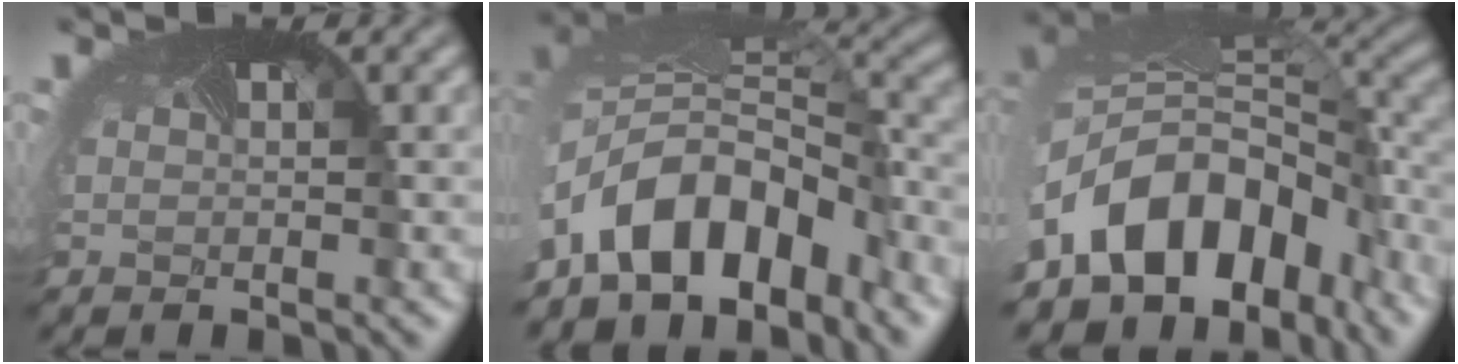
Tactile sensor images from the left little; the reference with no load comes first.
{"total": 10.4, "force": [-5.5, 6.0, 6.5], "torque": [-0.116, -0.004, -0.097]}
{"total": 13.1, "force": [-6.2, 9.2, 7.0], "torque": [-0.150, -0.014, -0.101]}